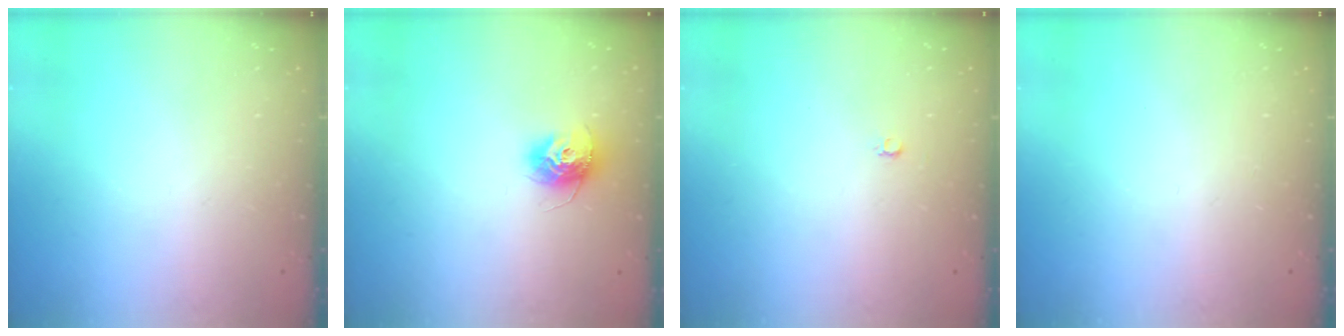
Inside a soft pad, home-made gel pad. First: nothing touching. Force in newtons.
{"total": 11.0, "press": 11.0, "slide": 0.8}
{"total": 2.2, "press": 2.2, "slide": 0.2}
{"total": 0.0}